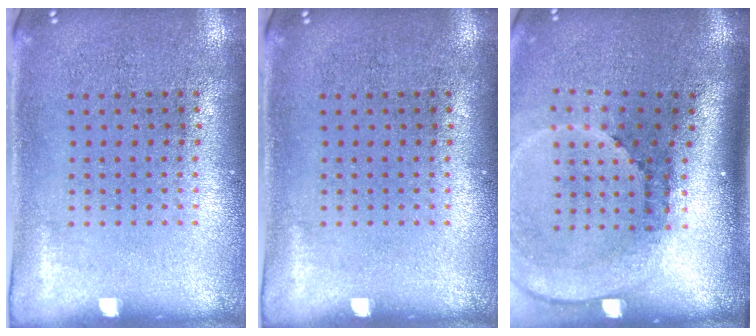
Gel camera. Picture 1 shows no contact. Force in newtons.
{"total": 0.0}
{"total": 2.6, "press": 1.8, "slide": 1.8}